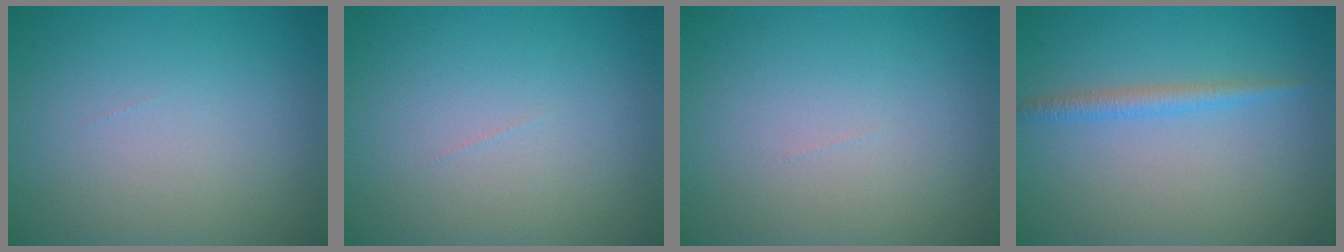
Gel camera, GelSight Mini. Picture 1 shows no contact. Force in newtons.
{"total": 0.0}
{"total": 0.0}
{"total": 1.7, "press": 1.7, "slide": 0.1}